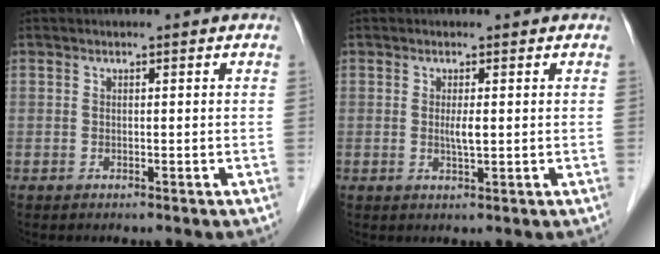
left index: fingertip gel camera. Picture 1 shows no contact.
{"total": 1.8, "force": [0.2, 0.2, 1.7], "torque": [-0.036, -0.003, 0.003]}